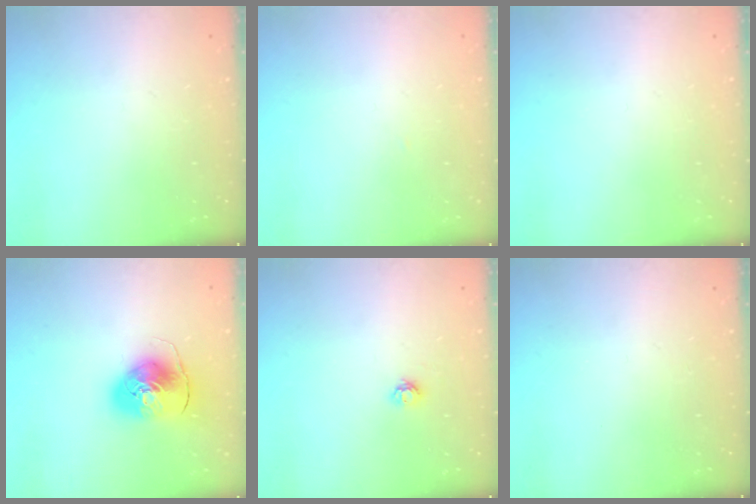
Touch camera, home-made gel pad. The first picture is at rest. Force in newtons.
{"total": 1.1, "press": 1.1, "slide": 0.1}
{"total": 0.0}
{"total": 9.7, "press": 9.6, "slide": 1.3}
{"total": 3.8, "press": 3.8, "slide": 0.5}
{"total": 0.0}